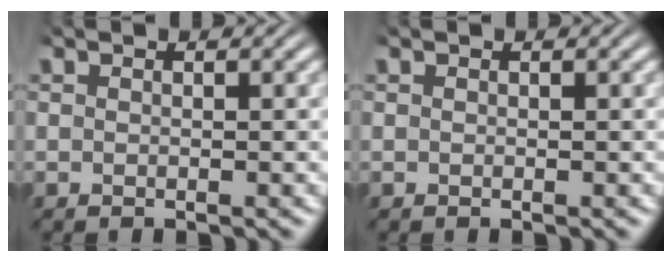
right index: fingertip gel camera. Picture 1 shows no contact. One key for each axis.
{"total": 0.0}